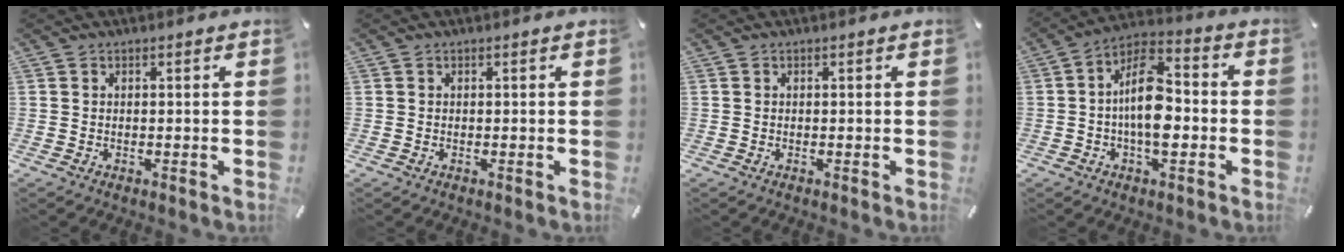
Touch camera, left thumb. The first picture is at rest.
{"total": 0.0}
{"total": 0.0}
{"total": 13.2, "force": [-2.1, 6.7, 11.2], "torque": [-0.210, 0.013, -0.035]}